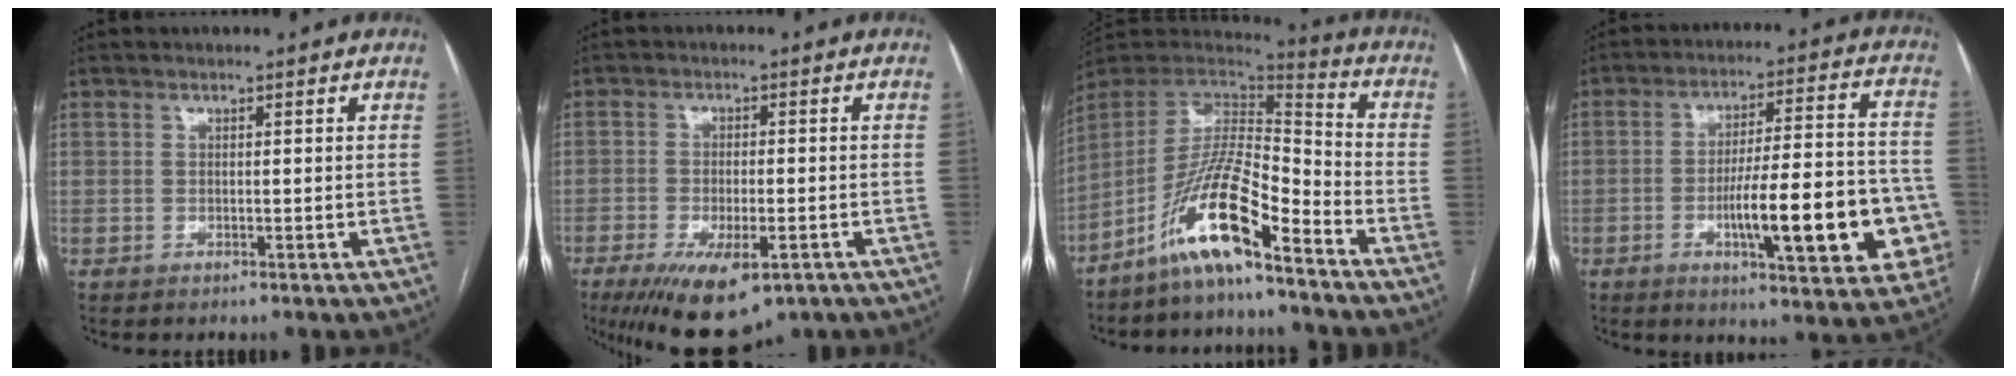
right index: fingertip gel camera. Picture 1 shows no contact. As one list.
[{"total": 11.4, "force": [-6.5, 4.0, 8.4], "torque": [-0.144, -0.020, -0.097]}, {"total": 13.8, "force": [-9.2, 2.3, 10.1], "torque": [-0.191, 0.011, -0.168]}, {"total": 18.3, "force": [-5.4, 3.7, 17.1], "torque": [-0.204, 0.025, -0.064]}]